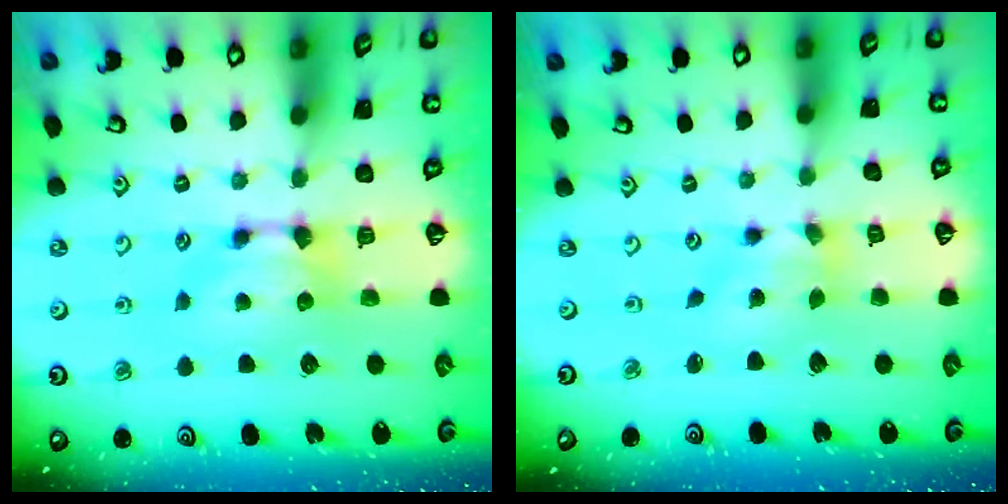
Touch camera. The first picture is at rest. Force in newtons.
{"total": 2.7, "press": 2.4, "slide": 1.3}